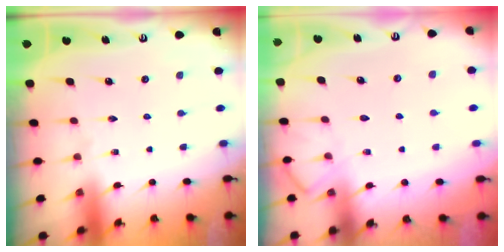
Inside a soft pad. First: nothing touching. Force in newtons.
{"total": 5.1, "press": 5.1, "slide": 0.5}